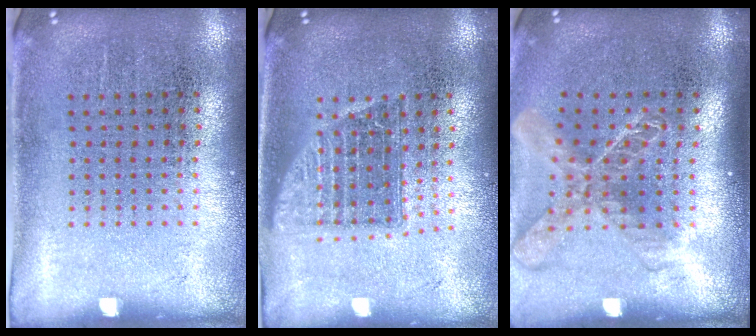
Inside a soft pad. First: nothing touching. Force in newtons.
{"total": 1.4, "press": 1.1, "slide": 0.8}
{"total": 2.0, "press": 1.5, "slide": 1.3}